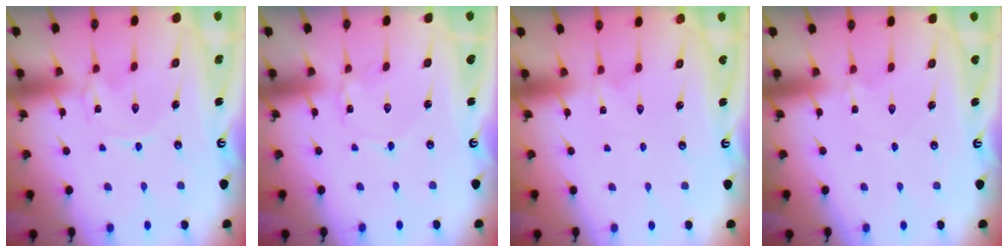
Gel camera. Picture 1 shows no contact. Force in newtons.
{"total": 1.4, "press": 1.4, "slide": 0.1}
{"total": 1.0, "press": 1.0, "slide": 0.3}
{"total": 2.7, "press": 2.7, "slide": 0.5}